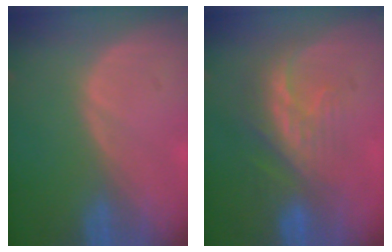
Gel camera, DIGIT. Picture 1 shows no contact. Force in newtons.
{"total": 8.3, "press": 7.2, "slide": 4.0}